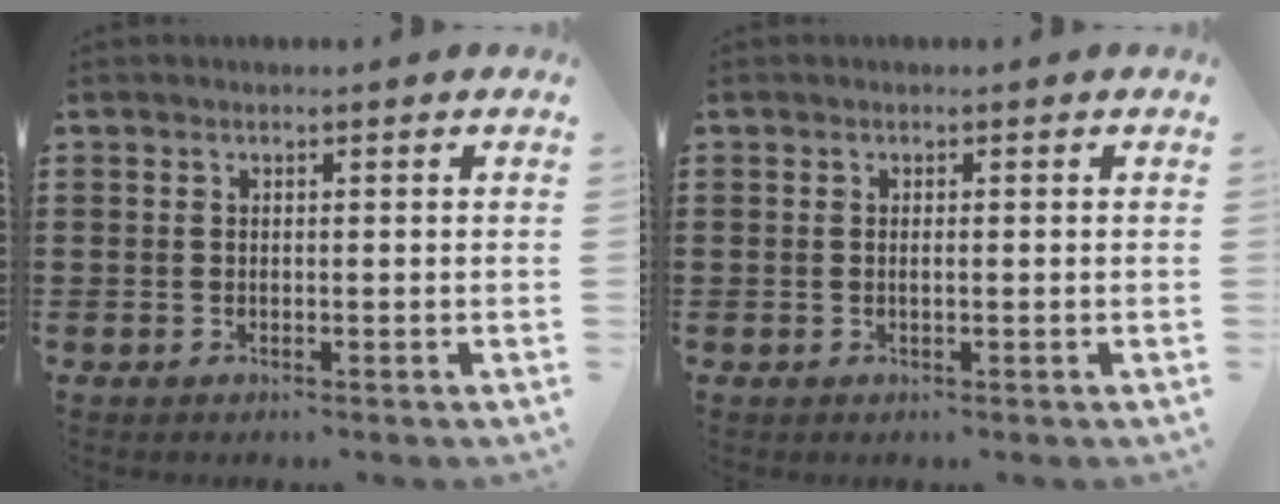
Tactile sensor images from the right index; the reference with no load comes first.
{"total": 0.6, "force": [0.0, 0.1, 0.6], "torque": [-0.012, -0.003, 0.000]}